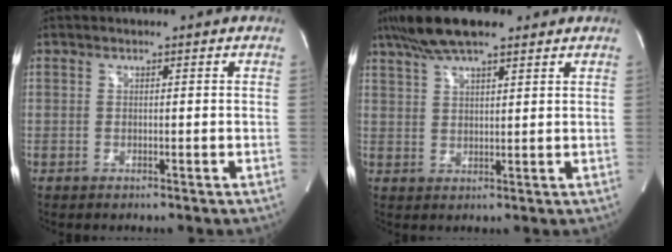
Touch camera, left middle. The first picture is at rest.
{"total": 10.2, "force": [7.4, 2.3, 6.6], "torque": [-0.124, 0.028, 0.129]}